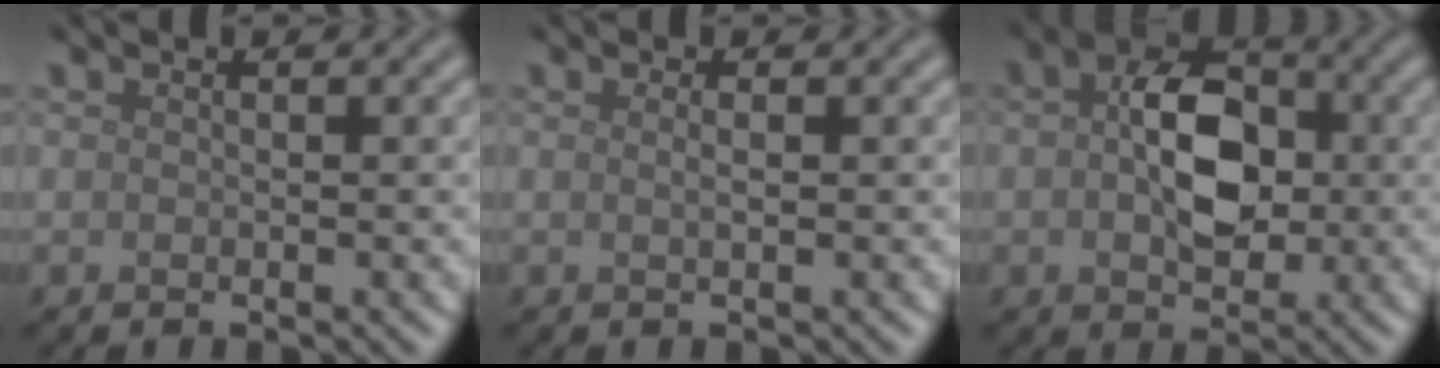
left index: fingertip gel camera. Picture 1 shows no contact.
{"total": 0.9, "force": [0.1, 0.2, 0.8], "torque": [-0.012, 0.004, -0.001]}
{"total": 7.0, "force": [0.3, 4.5, 5.3], "torque": [-0.091, 0.005, -0.001]}